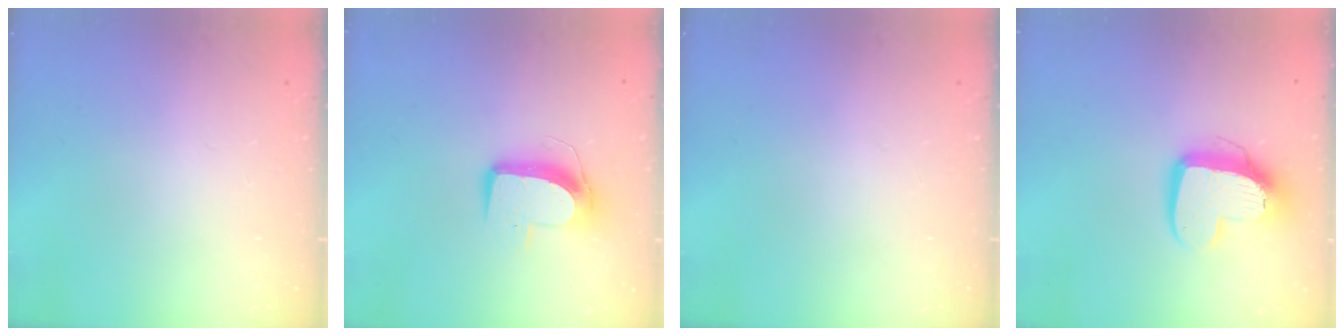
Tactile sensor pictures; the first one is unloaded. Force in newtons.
{"total": 10.0, "press": 10.0, "slide": 0.3}
{"total": 0.0}
{"total": 13.3, "press": 13.2, "slide": 1.2}